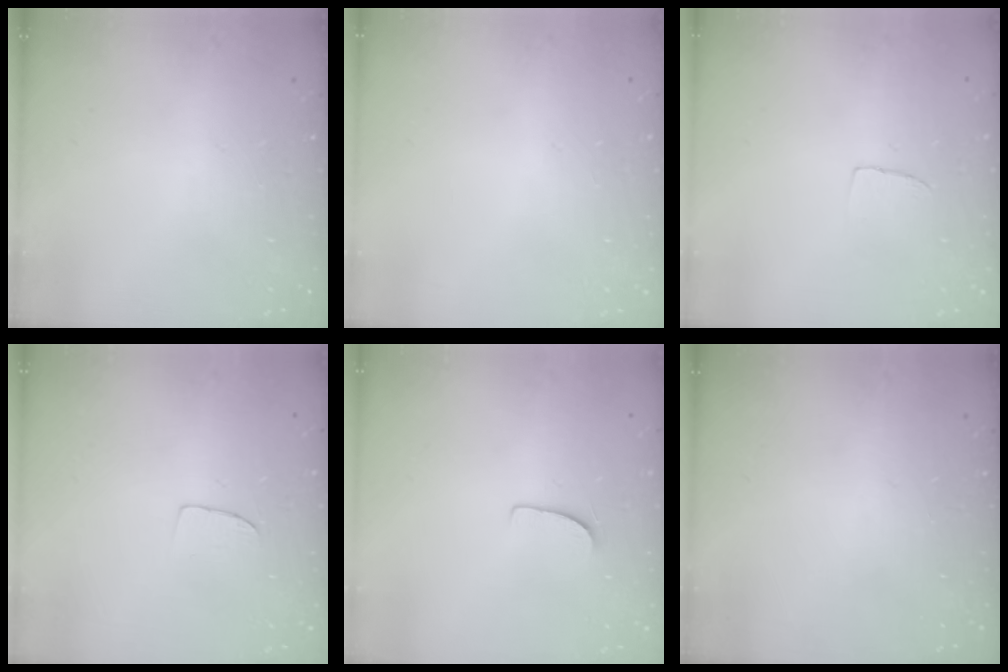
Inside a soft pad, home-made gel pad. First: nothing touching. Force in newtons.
{"total": 0.0}
{"total": 2.4, "press": 2.4, "slide": 0.1}
{"total": 5.5, "press": 5.5, "slide": 0.3}
{"total": 5.7, "press": 5.7, "slide": 0.3}
{"total": 0.0}